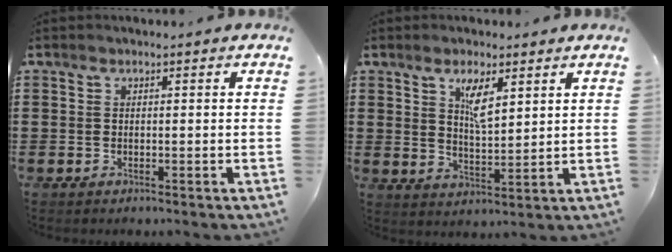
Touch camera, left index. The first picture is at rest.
{"total": 5.1, "force": [2.9, 1.7, 3.8], "torque": [-0.076, 0.002, 0.048]}